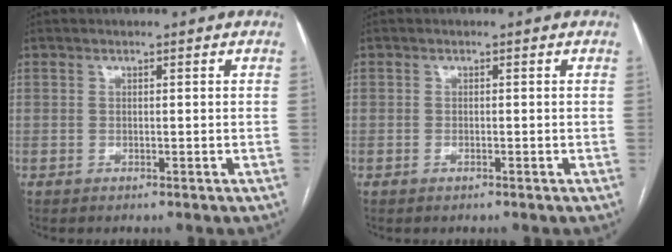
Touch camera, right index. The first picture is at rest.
{"total": 0.6, "force": [-0.3, 0.4, 0.3], "torque": [-0.003, 0.002, -0.005]}